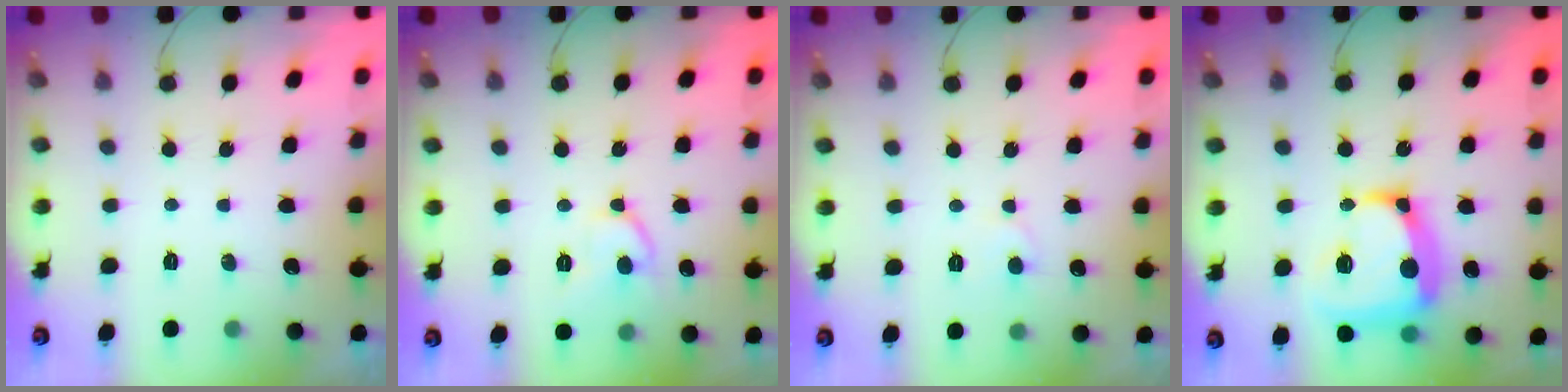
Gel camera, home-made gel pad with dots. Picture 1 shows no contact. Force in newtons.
{"total": 9.6, "press": 9.6, "slide": 0.8}
{"total": 5.1, "press": 5.1, "slide": 0.5}
{"total": 18.5, "press": 18.5, "slide": 1.3}